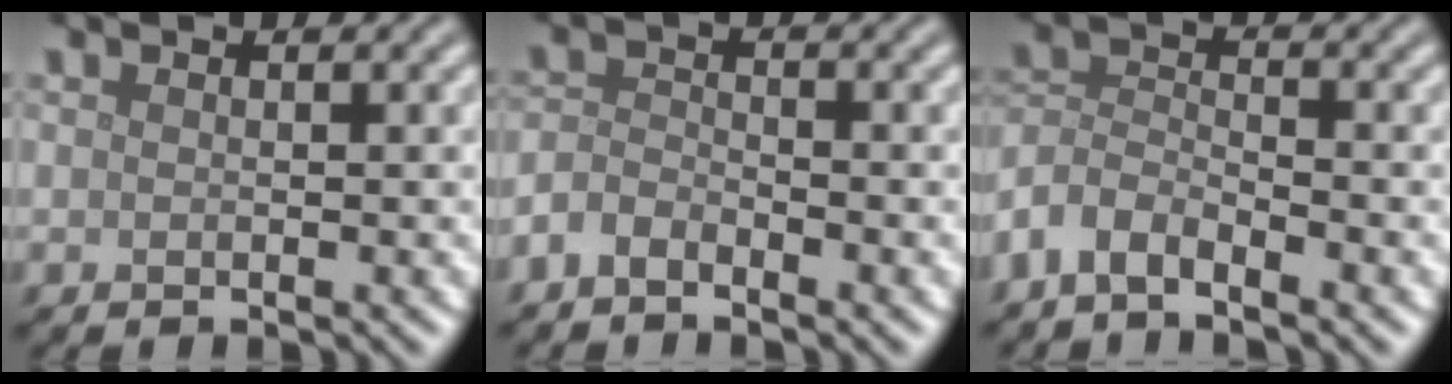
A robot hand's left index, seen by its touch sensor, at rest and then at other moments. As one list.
[{"total": 2.2, "force": [-1.6, 0.9, 1.1], "torque": [-0.023, 0.003, -0.042]}, {"total": 3.6, "force": [-2.7, 1.3, 1.8], "torque": [-0.037, 0.000, -0.067]}]